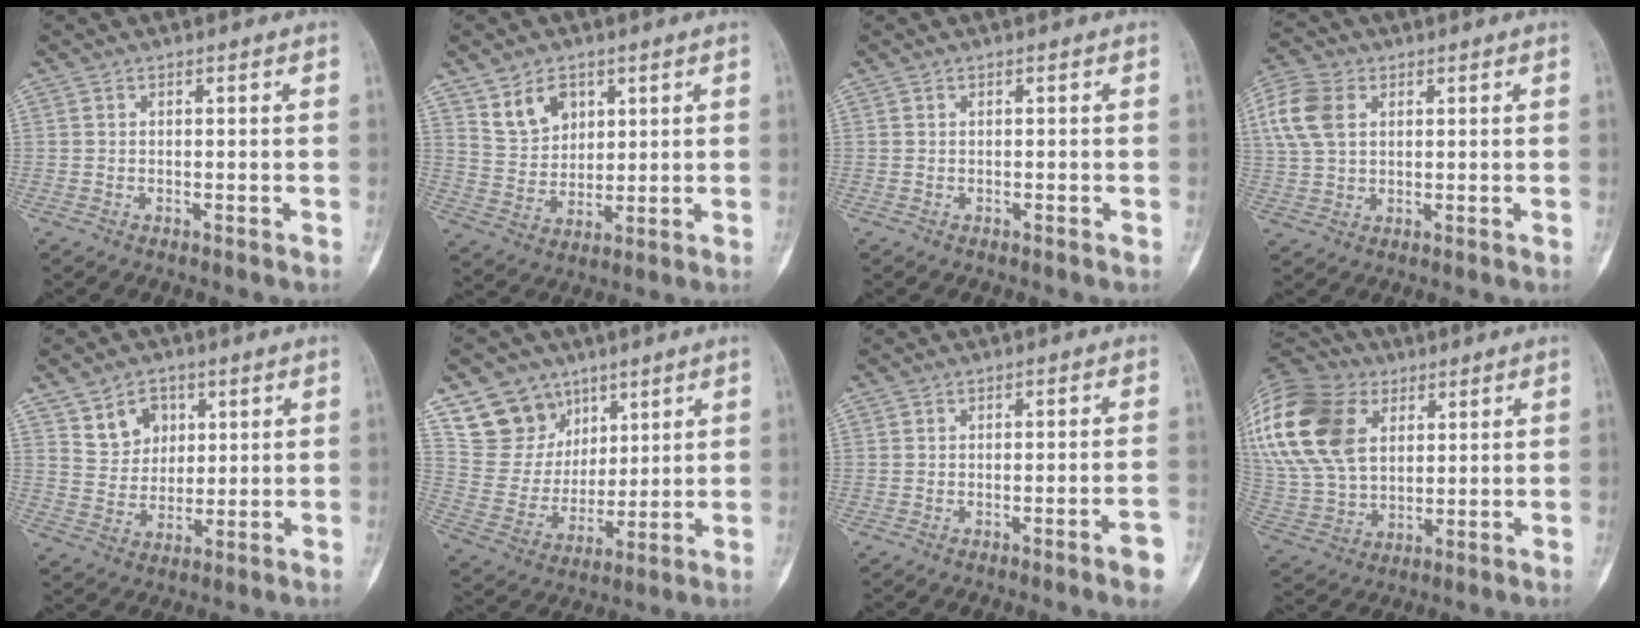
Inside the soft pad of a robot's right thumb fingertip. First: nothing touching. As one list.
[{"total": 7.9, "force": [4.3, 5.5, 3.7], "torque": [-0.044, -0.027, 0.089]}, {"total": 0.0}, {"total": 8.9, "force": [2.6, 6.1, 5.9], "torque": [-0.130, 0.007, 0.050]}, {"total": 7.6, "force": [3.6, 6.0, 3.0], "torque": [-0.018, -0.020, 0.068]}, {"total": 13.2, "force": [7.9, 10.1, 3.0], "torque": [-0.021, -0.042, 0.164]}, {"total": 3.9, "force": [-2.2, 0.0, 3.2], "torque": [-0.044, 0.013, -0.029]}, {"total": 27.0, "force": [9.2, 18.7, 17.1], "torque": [-0.393, 0.031, 0.181]}]